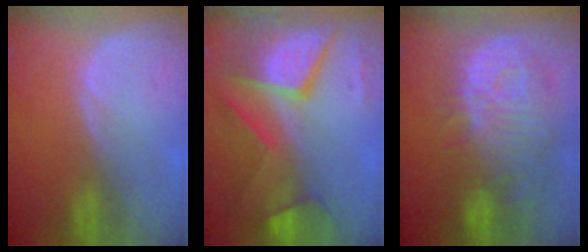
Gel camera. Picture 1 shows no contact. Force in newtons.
{"total": 11.6, "press": 11.6, "slide": 1.4}
{"total": 12.8, "press": 11.4, "slide": 5.9}